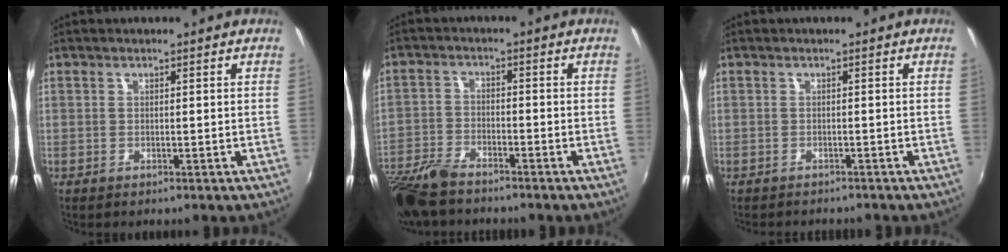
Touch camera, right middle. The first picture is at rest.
{"total": 9.5, "force": [-7.7, 3.0, 4.7], "torque": [-0.121, -0.019, -0.156]}
{"total": 2.7, "force": [-2.6, 0.6, 0.8], "torque": [-0.022, -0.012, -0.037]}